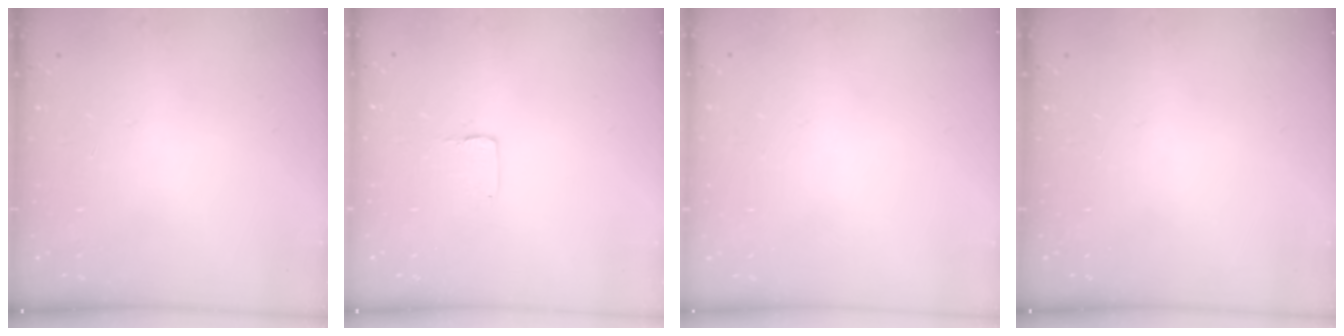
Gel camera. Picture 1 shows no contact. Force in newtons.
{"total": 1.0, "press": 1.0, "slide": 0.1}
{"total": 0.0}
{"total": 0.0}